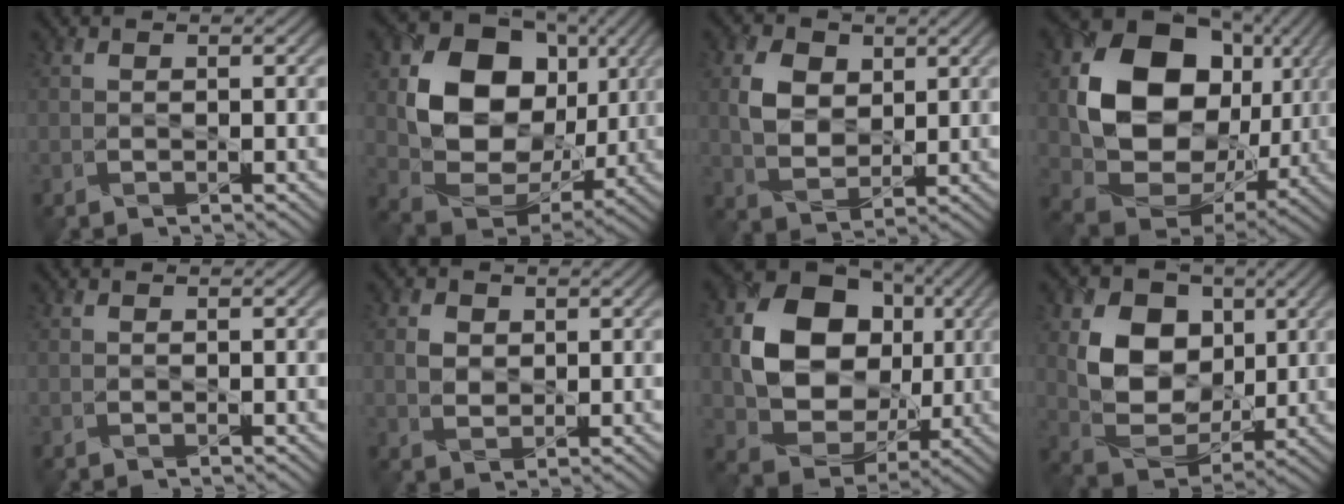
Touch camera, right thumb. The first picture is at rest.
{"total": 15.1, "force": [3.1, 11.6, 9.1], "torque": [-0.178, -0.007, 0.056]}
{"total": 6.3, "force": [1.9, 4.4, 4.1], "torque": [-0.095, 0.001, 0.038]}
{"total": 17.3, "force": [2.9, 13.3, 10.6], "torque": [-0.218, -0.023, 0.068]}
{"total": 0.0}
{"total": 2.5, "force": [0.8, 2.0, 1.4], "torque": [-0.036, -0.002, 0.014]}
{"total": 13.4, "force": [1.5, 10.8, 7.8], "torque": [-0.147, -0.006, 0.025]}
{"total": 10.5, "force": [2.3, 7.9, 6.6], "torque": [-0.144, -0.006, 0.033]}